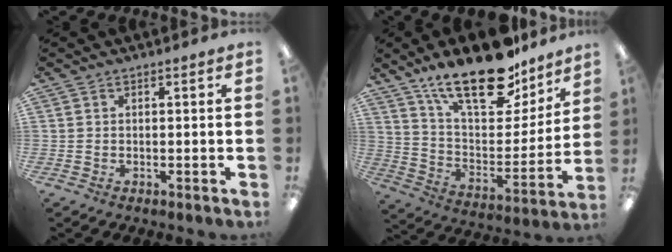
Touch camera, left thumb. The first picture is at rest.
{"total": 23.9, "force": [17.3, 9.6, 13.5], "torque": [-0.214, -0.108, 0.300]}